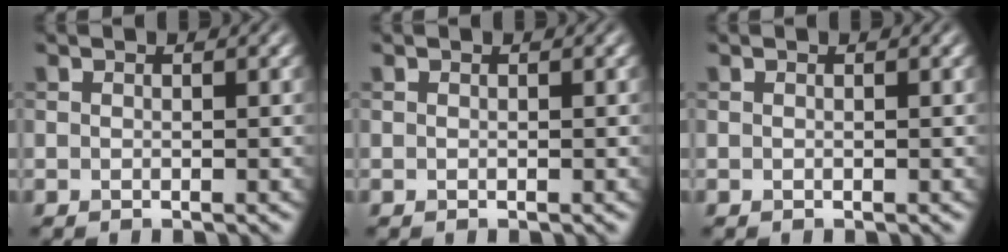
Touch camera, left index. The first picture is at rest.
{"total": 0.0}
{"total": 0.0}